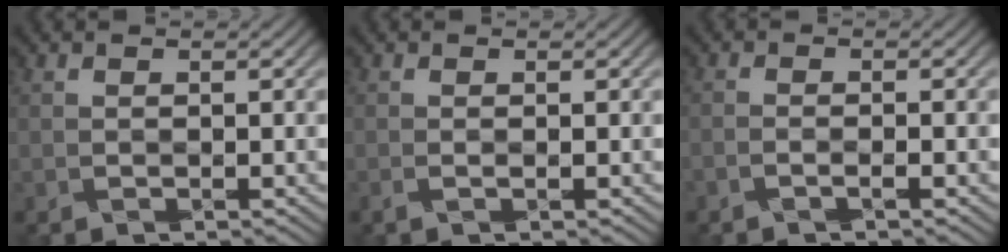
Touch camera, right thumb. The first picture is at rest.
{"total": 0.8, "force": [-0.2, 0.2, 0.7], "torque": [-0.012, -0.001, -0.006]}
{"total": 1.3, "force": [-0.9, 0.2, 0.8], "torque": [-0.005, 0.005, -0.027]}